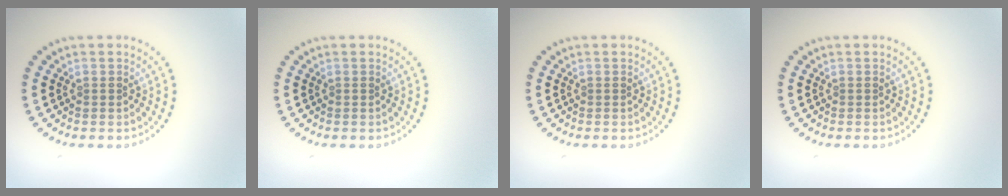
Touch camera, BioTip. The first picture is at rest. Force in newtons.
{"total": 0.0}
{"total": 0.0}
{"total": 0.0}